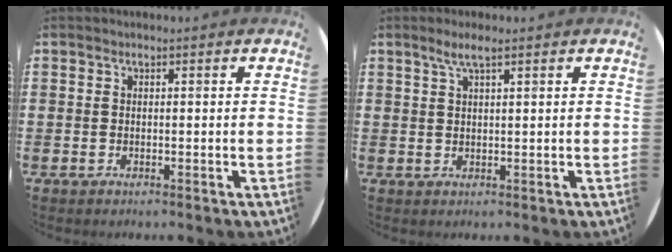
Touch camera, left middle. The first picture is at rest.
{"total": 2.6, "force": [1.7, 0.3, 2.0], "torque": [-0.042, 0.004, 0.029]}